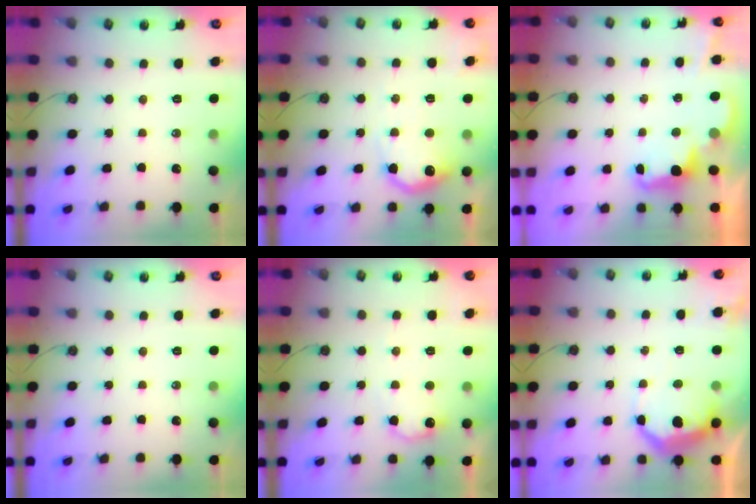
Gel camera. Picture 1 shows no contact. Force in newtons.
{"total": 14.8, "press": 14.7, "slide": 0.7}
{"total": 2.5, "press": 2.4, "slide": 0.6}
{"total": 0.0}
{"total": 9.3, "press": 9.3, "slide": 0.7}
{"total": 10.0, "press": 10.0, "slide": 0.7}